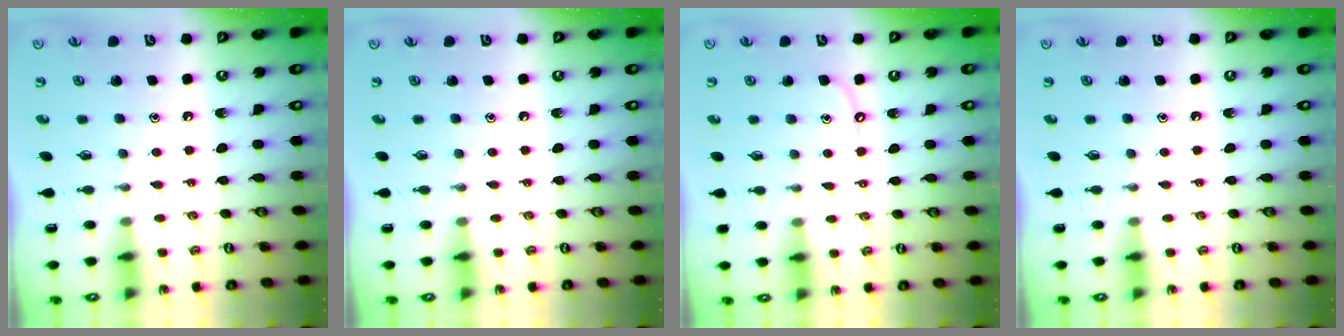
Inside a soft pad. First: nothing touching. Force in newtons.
{"total": 0.0}
{"total": 3.9, "press": 3.8, "slide": 0.6}
{"total": 0.0}